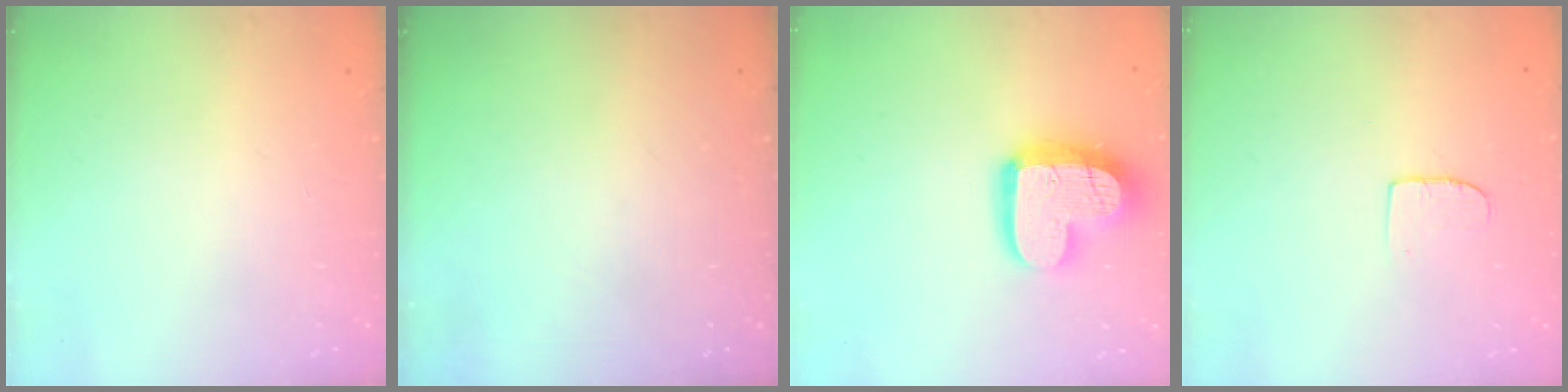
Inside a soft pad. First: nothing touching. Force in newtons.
{"total": 0.0}
{"total": 17.4, "press": 17.4, "slide": 1.7}
{"total": 5.1, "press": 5.1, "slide": 0.4}